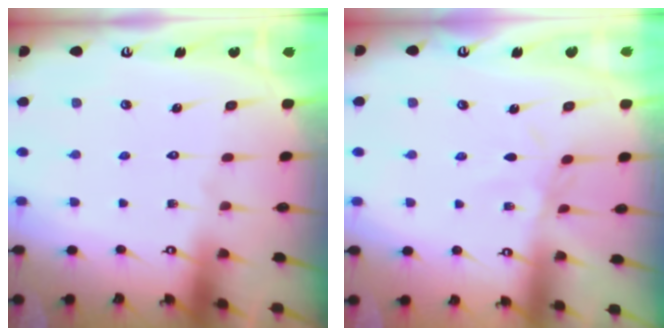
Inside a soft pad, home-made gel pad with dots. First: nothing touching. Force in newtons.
{"total": 2.6, "press": 2.6, "slide": 0.4}